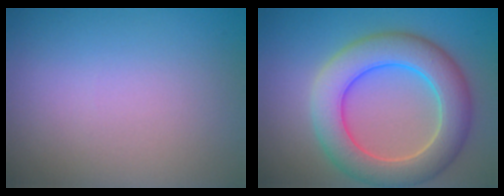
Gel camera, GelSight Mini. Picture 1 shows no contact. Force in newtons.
{"total": 8.2, "press": 8.2, "slide": 0.5}